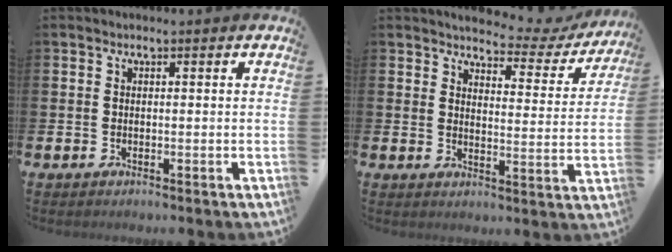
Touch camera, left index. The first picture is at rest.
{"total": 4.0, "force": [3.7, 1.2, 0.8], "torque": [-0.023, -0.033, 0.056]}